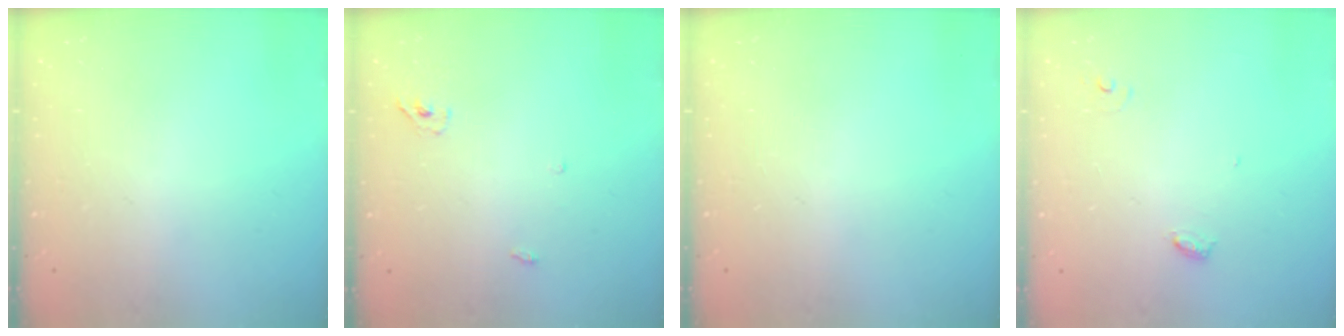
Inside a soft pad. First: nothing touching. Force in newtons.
{"total": 3.3, "press": 3.3, "slide": 0.7}
{"total": 0.0}
{"total": 4.0, "press": 4.0, "slide": 0.3}